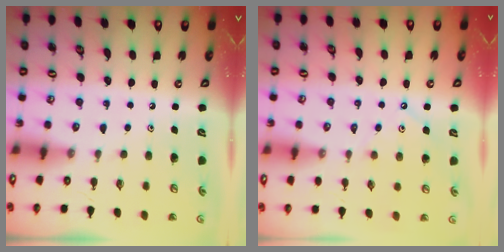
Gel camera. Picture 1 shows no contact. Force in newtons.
{"total": 1.9, "press": 1.9, "slide": 0.3}